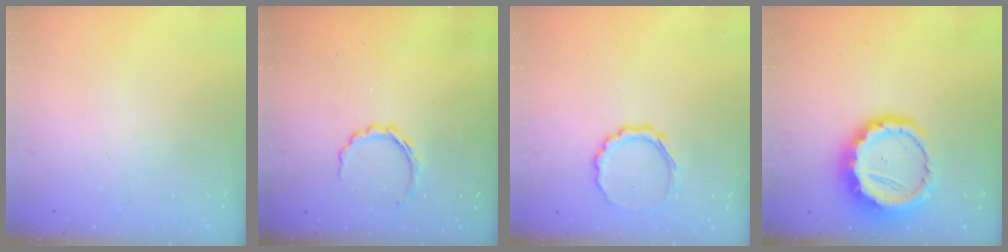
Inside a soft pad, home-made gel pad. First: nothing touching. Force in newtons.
{"total": 5.5, "press": 5.5, "slide": 0.4}
{"total": 8.3, "press": 8.1, "slide": 1.9}
{"total": 14.2, "press": 13.9, "slide": 2.8}